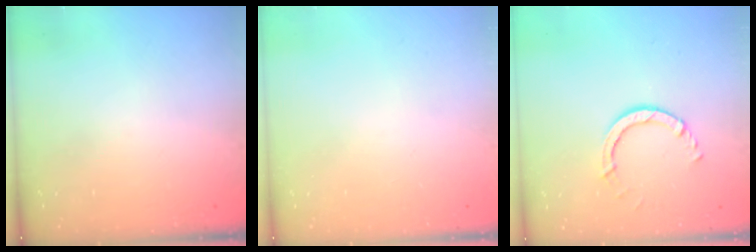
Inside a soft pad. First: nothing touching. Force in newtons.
{"total": 0.0}
{"total": 3.8, "press": 3.8, "slide": 0.5}